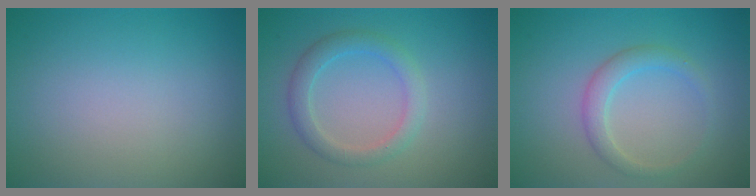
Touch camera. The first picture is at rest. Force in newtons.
{"total": 2.5, "press": 2.5, "slide": 0.0}
{"total": 2.1, "press": 2.1, "slide": 0.2}